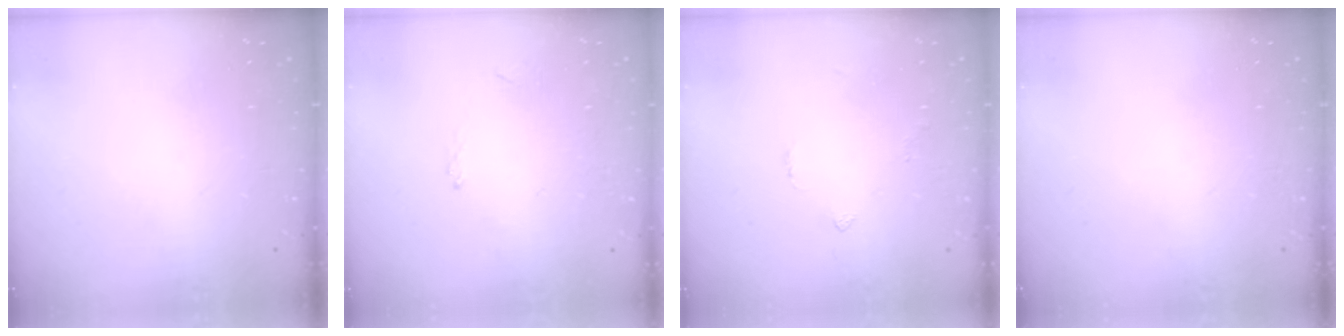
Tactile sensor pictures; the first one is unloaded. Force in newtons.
{"total": 1.1, "press": 1.0, "slide": 0.5}
{"total": 2.3, "press": 2.2, "slide": 0.6}
{"total": 0.0}